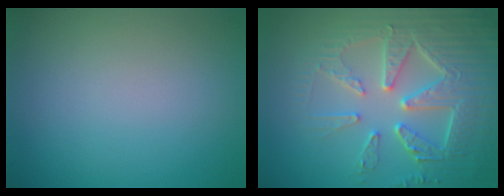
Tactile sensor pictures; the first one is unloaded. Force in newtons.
{"total": 7.2, "press": 5.9, "slide": 4.2}